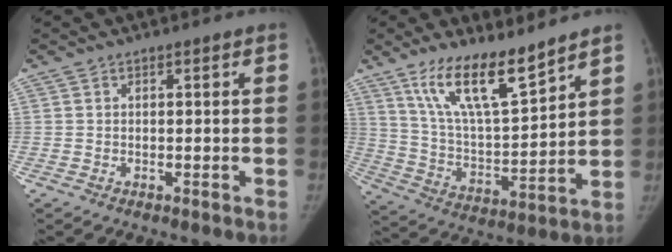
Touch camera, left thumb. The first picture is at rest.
{"total": 14.9, "force": [10.8, 3.8, 9.6], "torque": [-0.152, -0.067, 0.209]}